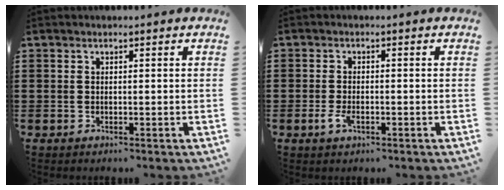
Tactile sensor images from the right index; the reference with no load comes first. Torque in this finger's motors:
{"motor_torque": [0.15, -0.08, 0.04, 0.04]}